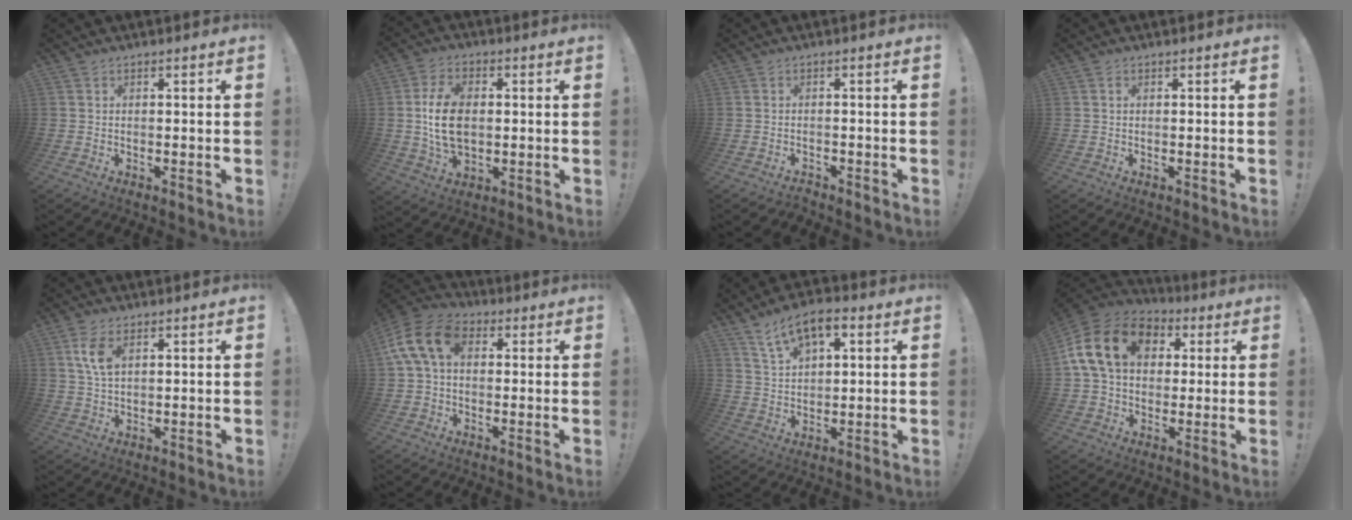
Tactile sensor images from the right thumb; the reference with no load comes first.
{"total": 13.8, "force": [0.5, 9.2, 10.2], "torque": [-0.182, 0.002, 0.011]}
{"total": 1.6, "force": [-1.5, 0.5, 0.1], "torque": [0.002, 0.004, -0.027]}
{"total": 0.5, "force": [0.1, 0.3, 0.4], "torque": [-0.011, 0.005, 0.002]}
{"total": 6.5, "force": [2.5, 3.3, 4.9], "torque": [-0.093, -0.005, 0.044]}
{"total": 13.9, "force": [3.5, 9.3, 9.8], "torque": [-0.183, 0.004, 0.069]}
{"total": 10.1, "force": [5.4, 5.3, 6.6], "torque": [-0.108, -0.015, 0.101]}
{"total": 18.4, "force": [4.8, 13.1, 11.9], "torque": [-0.213, 0.006, 0.087]}